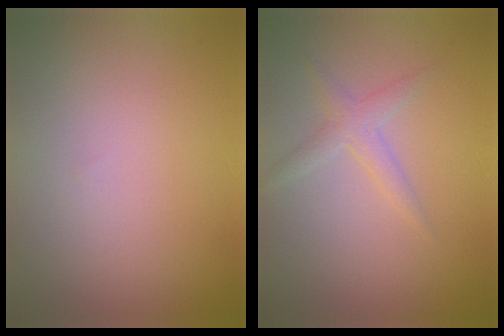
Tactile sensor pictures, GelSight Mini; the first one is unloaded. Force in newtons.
{"total": 1.8, "press": 1.8, "slide": 0.1}